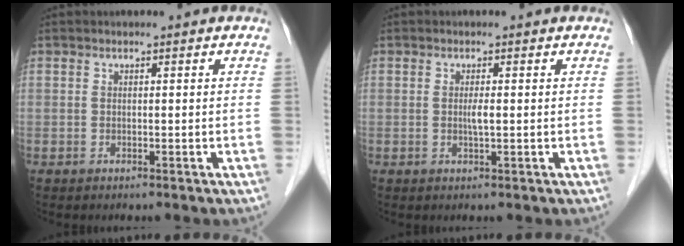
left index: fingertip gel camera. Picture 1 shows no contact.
{"total": 1.3, "force": [0.0, 0.1, 1.3], "torque": [-0.027, -0.001, 0.000]}